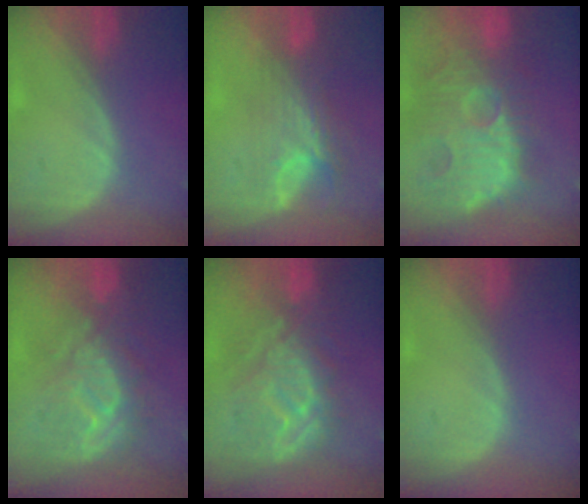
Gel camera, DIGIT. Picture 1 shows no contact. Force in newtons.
{"total": 7.9, "press": 6.6, "slide": 4.3}
{"total": 14.2, "press": 12.5, "slide": 6.8}
{"total": 9.0, "press": 8.9, "slide": 1.0}
{"total": 10.2, "press": 10.0, "slide": 2.1}
{"total": 0.0}